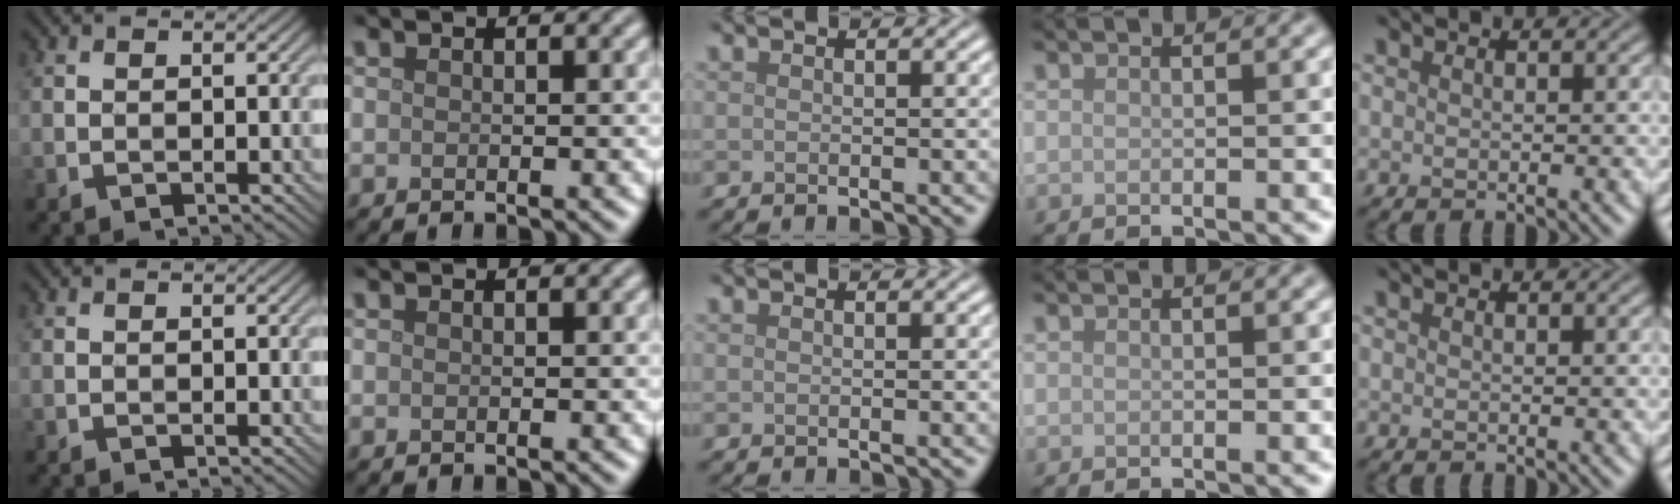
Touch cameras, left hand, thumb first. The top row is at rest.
{}